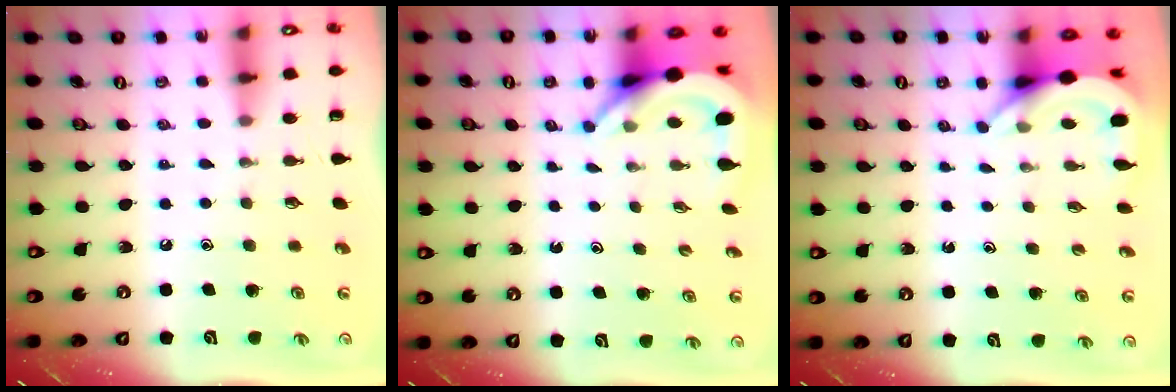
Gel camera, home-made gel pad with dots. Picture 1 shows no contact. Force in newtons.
{"total": 5.7, "press": 5.7, "slide": 0.4}
{"total": 4.1, "press": 4.1, "slide": 0.5}